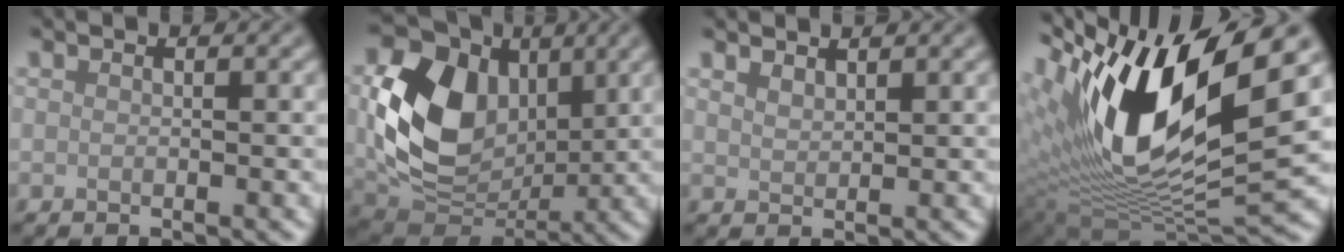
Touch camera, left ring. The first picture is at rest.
{"total": 11.1, "force": [1.5, 8.0, 7.5], "torque": [-0.155, -0.006, 0.027]}
{"total": 1.4, "force": [1.3, 0.2, 0.3], "torque": [-0.008, 0.000, 0.025]}
{"total": 14.9, "force": [4.7, 5.2, 13.1], "torque": [-0.244, -0.008, 0.086]}